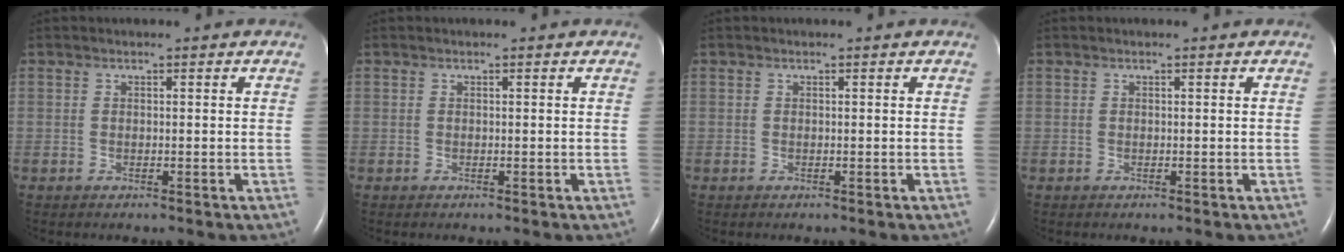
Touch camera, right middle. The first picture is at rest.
{"total": 0.0}
{"total": 0.0}
{"total": 0.0}